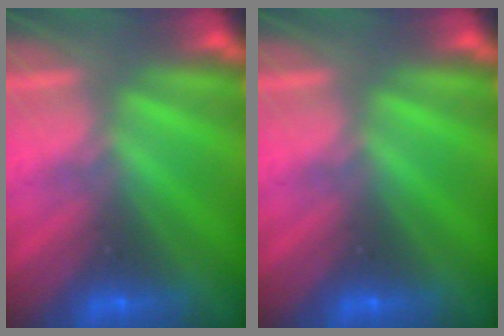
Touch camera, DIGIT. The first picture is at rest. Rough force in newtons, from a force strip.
{"total": 0.0}